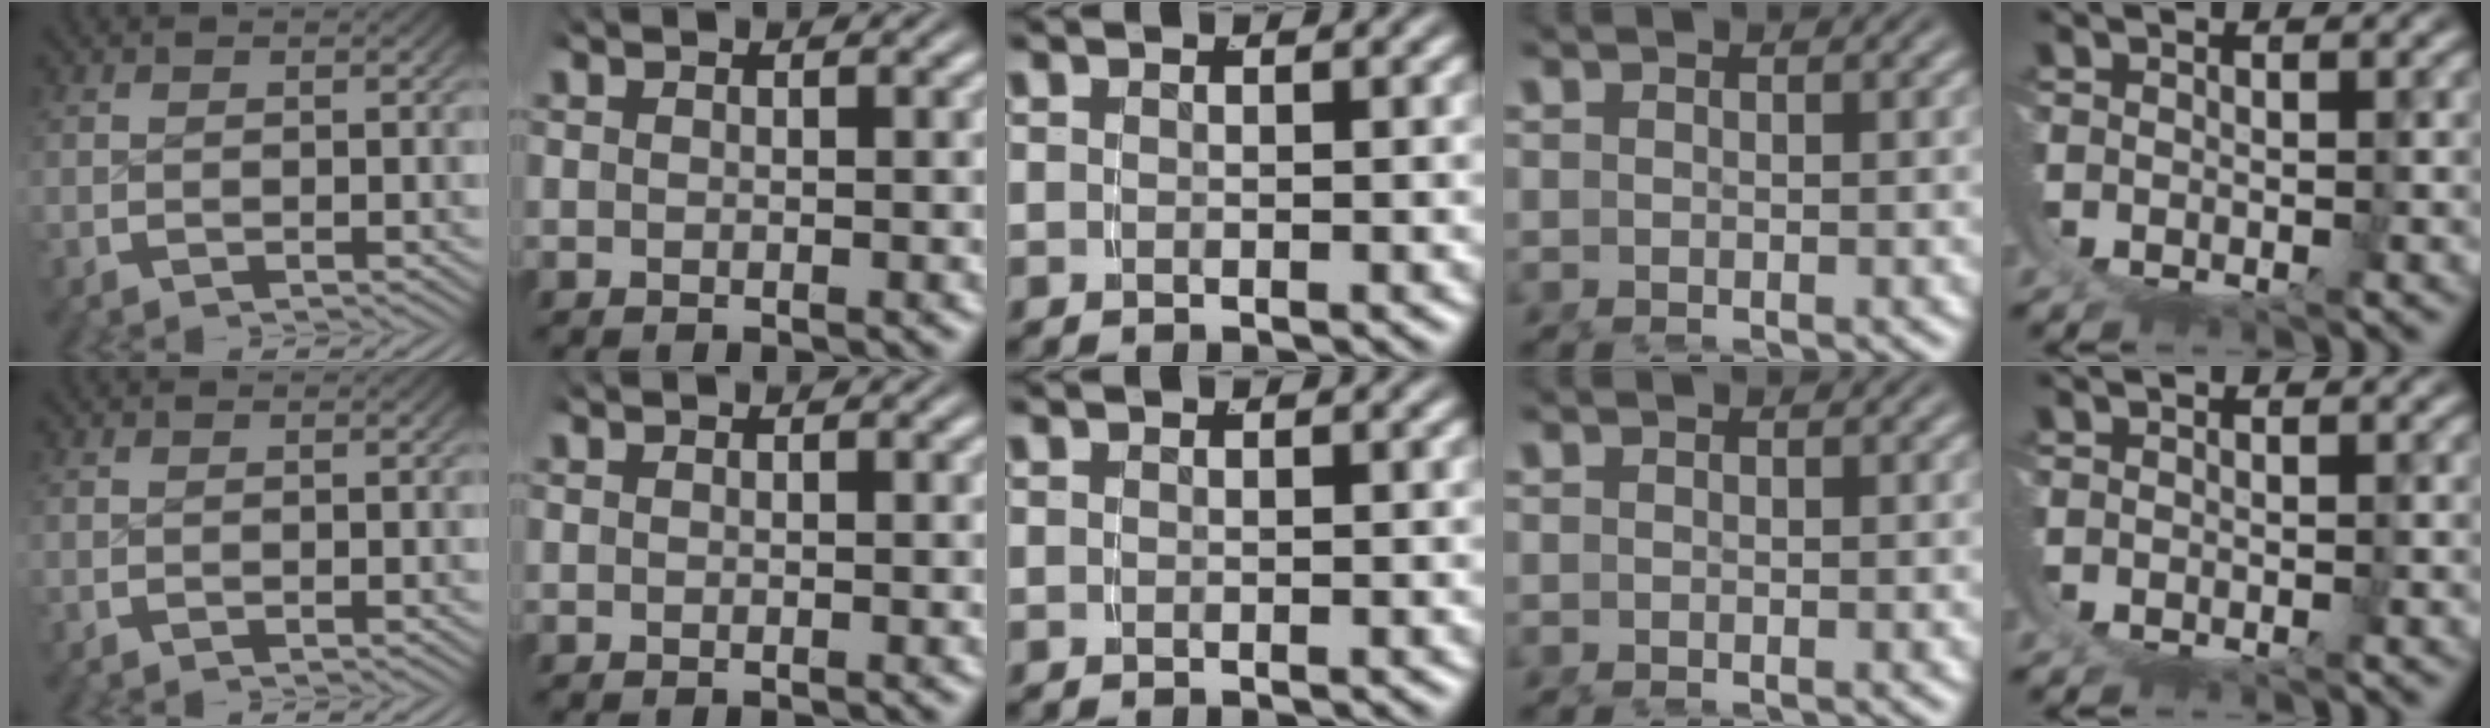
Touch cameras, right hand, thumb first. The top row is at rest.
{}